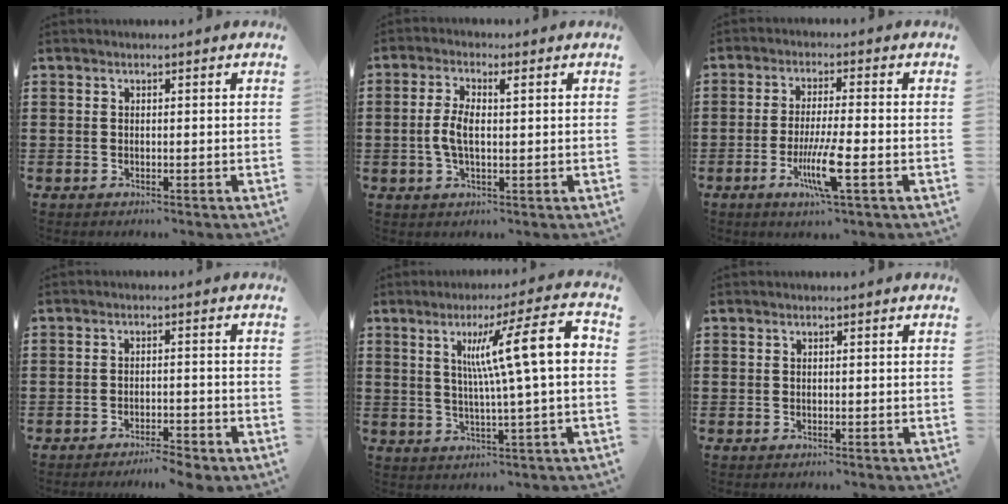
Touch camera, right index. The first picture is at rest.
{"total": 4.4, "force": [0.2, 1.5, 4.1], "torque": [-0.092, 0.001, -0.004]}
{"total": 7.8, "force": [-2.8, 0.9, 7.2], "torque": [-0.143, -0.018, -0.053]}
{"total": 3.0, "force": [-2.8, -0.1, 0.9], "torque": [-0.017, 0.000, -0.058]}
{"total": 12.5, "force": [2.5, 0.6, 12.3], "torque": [-0.213, 0.000, 0.033]}
{"total": 0.0}